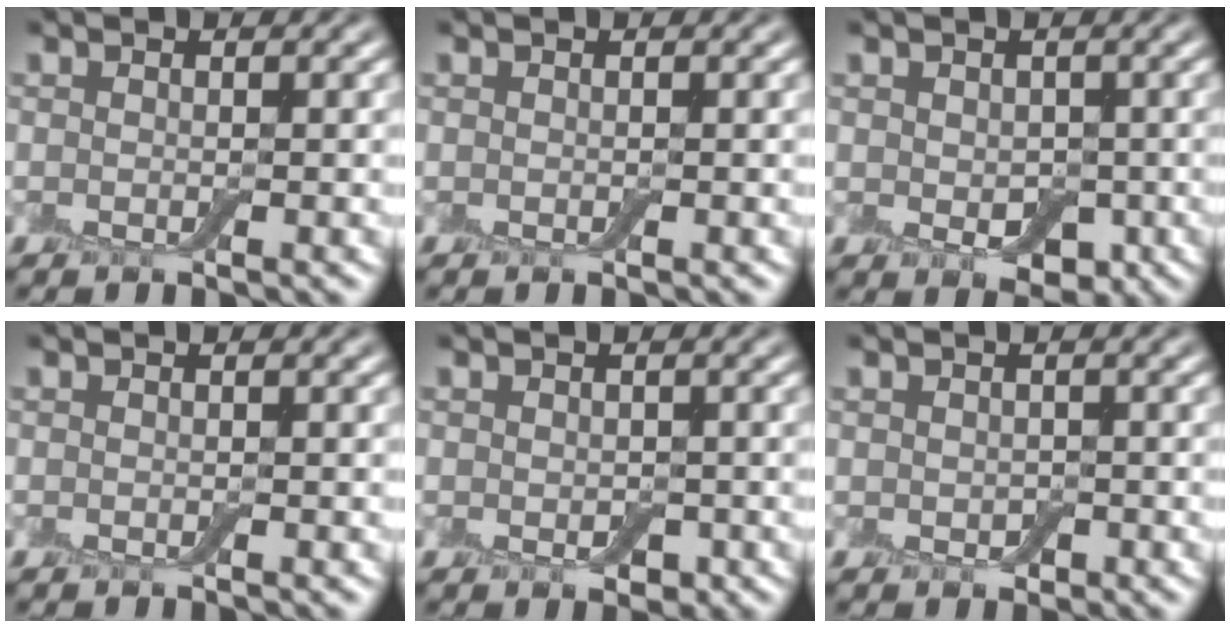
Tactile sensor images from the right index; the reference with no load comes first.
{"total": 0.0}
{"total": 3.3, "force": [-0.3, 2.4, 2.2], "torque": [-0.033, -0.012, 0.000]}
{"total": 0.0}
{"total": 1.0, "force": [-0.1, 0.9, 0.5], "torque": [-0.008, -0.003, -0.004]}
{"total": 0.7, "force": [0.0, 0.6, 0.3], "torque": [-0.006, 0.000, -0.003]}